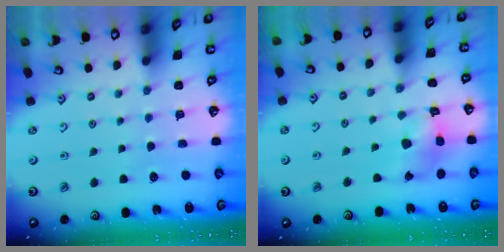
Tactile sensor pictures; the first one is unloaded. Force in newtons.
{"total": 10.7, "press": 10.7, "slide": 1.1}